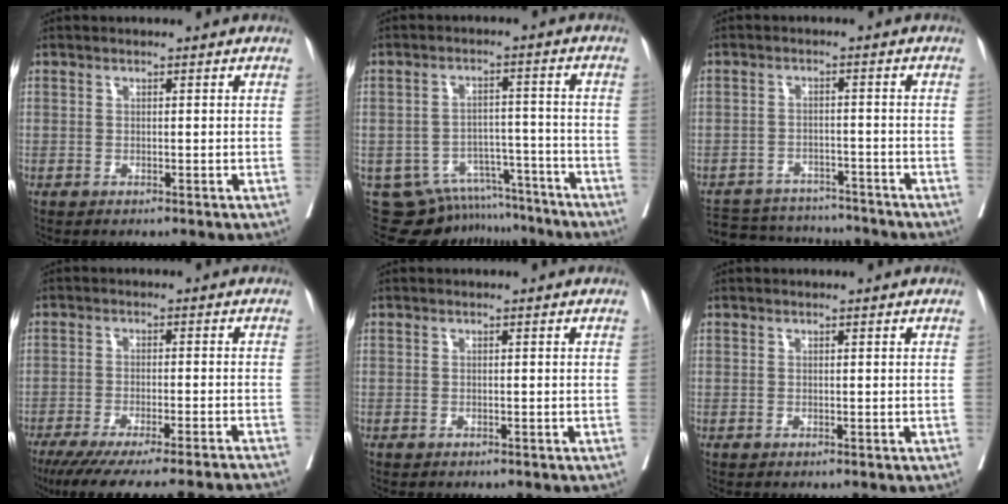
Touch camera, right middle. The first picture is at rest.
{"total": 12.2, "force": [-11.4, 4.4, 0.7], "torque": [-0.009, 0.036, -0.151]}
{"total": 11.2, "force": [-10.5, 3.3, 1.6], "torque": [-0.033, 0.009, -0.146]}
{"total": 21.5, "force": [-19.4, 0.4, 9.3], "torque": [-0.112, -0.054, -0.262]}
{"total": 0.5, "force": [-0.5, 0.1, 0.1], "torque": [-0.006, -0.001, -0.008]}
{"total": 0.0}